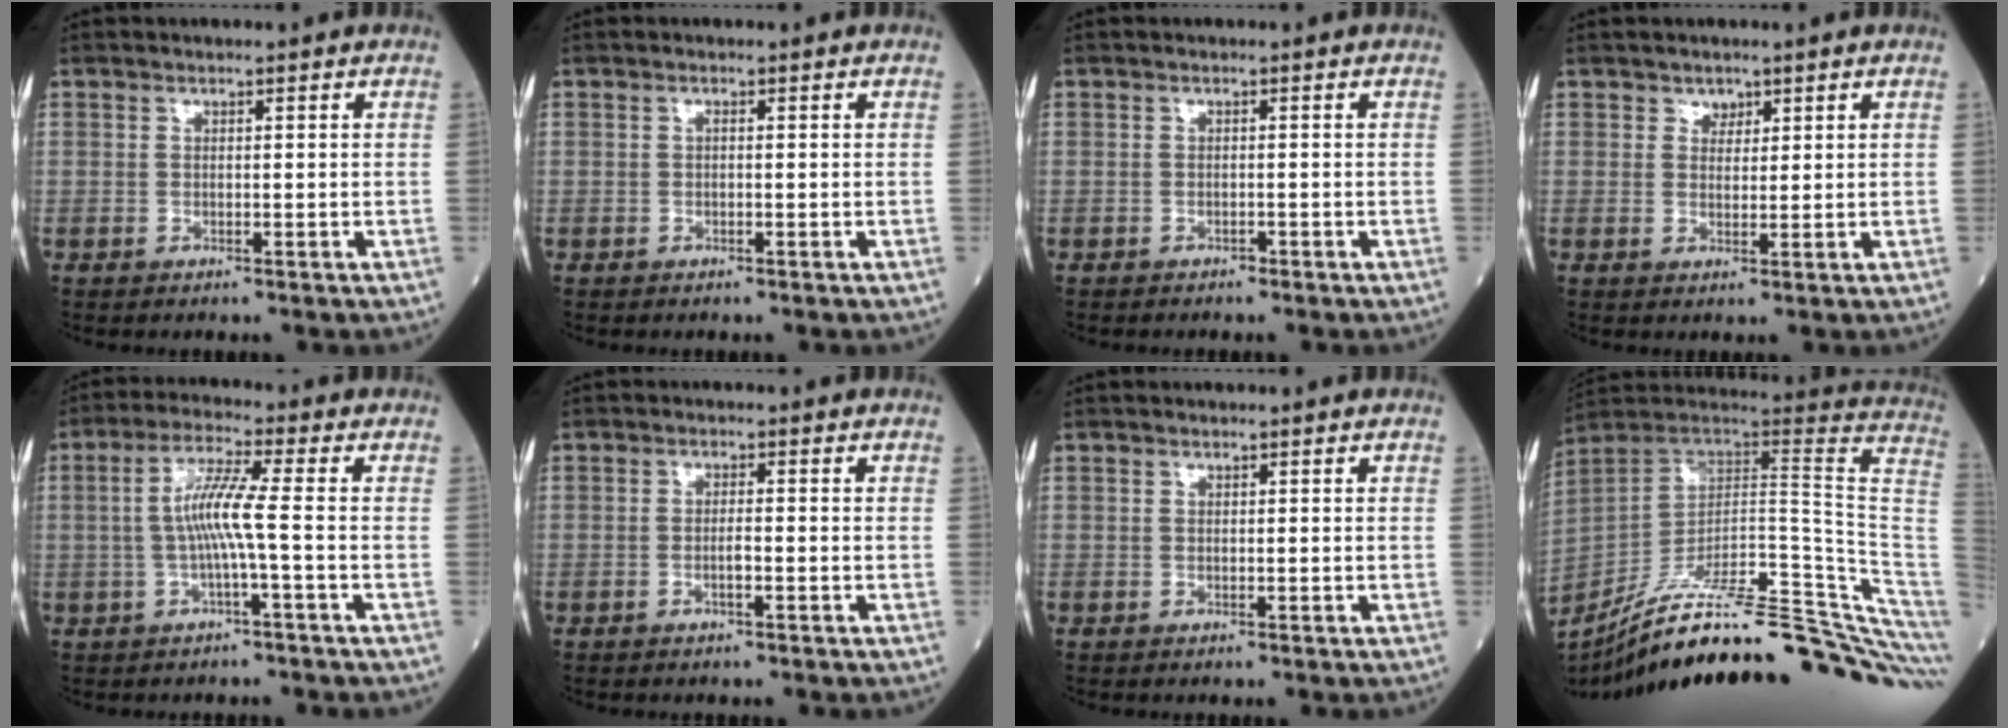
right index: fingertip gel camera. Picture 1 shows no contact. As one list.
[{"total": 0.7, "force": [0.0, 0.4, 0.5], "torque": [-0.017, 0.002, -0.001]}, {"total": 2.0, "force": [-1.4, 1.0, 0.8], "torque": [-0.030, -0.003, -0.017]}, {"total": 2.8, "force": [1.6, 2.1, 0.9], "torque": [-0.022, 0.007, 0.034]}, {"total": 6.9, "force": [-0.7, 0.1, 6.8], "torque": [-0.142, 0.008, -0.013]}, {"total": 1.9, "force": [-0.7, 0.6, 1.7], "torque": [-0.039, 0.001, -0.011]}, {"total": 0.0}, {"total": 35.5, "force": [-27.9, 2.0, 21.9], "torque": [-0.217, -0.025, -0.397]}]